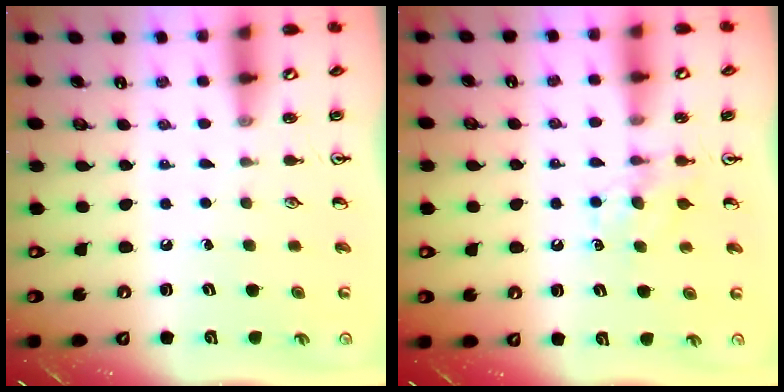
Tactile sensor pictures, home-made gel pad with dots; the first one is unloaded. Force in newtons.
{"total": 5.2, "press": 5.1, "slide": 0.7}